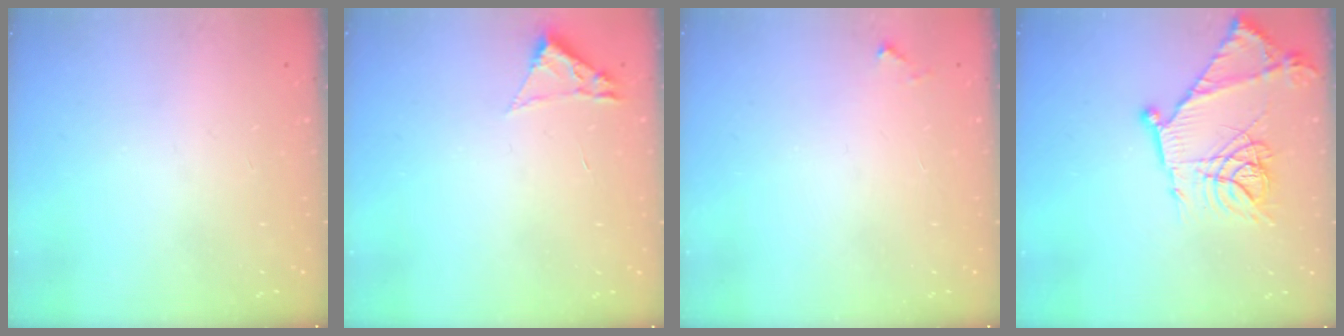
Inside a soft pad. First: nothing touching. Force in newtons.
{"total": 1.8, "press": 1.8, "slide": 0.2}
{"total": 4.2, "press": 4.2, "slide": 0.1}
{"total": 16.5, "press": 16.4, "slide": 1.1}